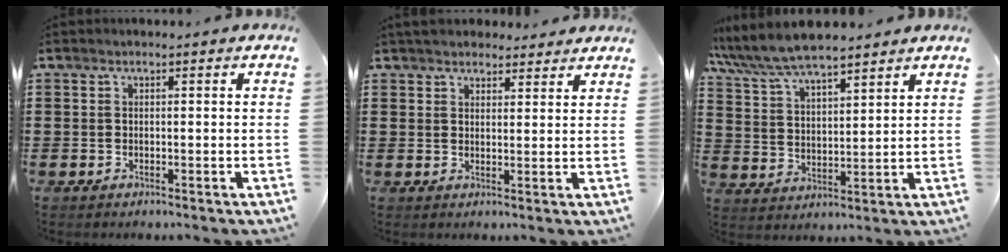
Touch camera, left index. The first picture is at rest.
{"total": 3.3, "force": [3.2, 0.9, 0.4], "torque": [-0.016, -0.002, 0.061]}
{"total": 7.0, "force": [6.5, 1.2, 2.4], "torque": [-0.072, -0.024, 0.117]}